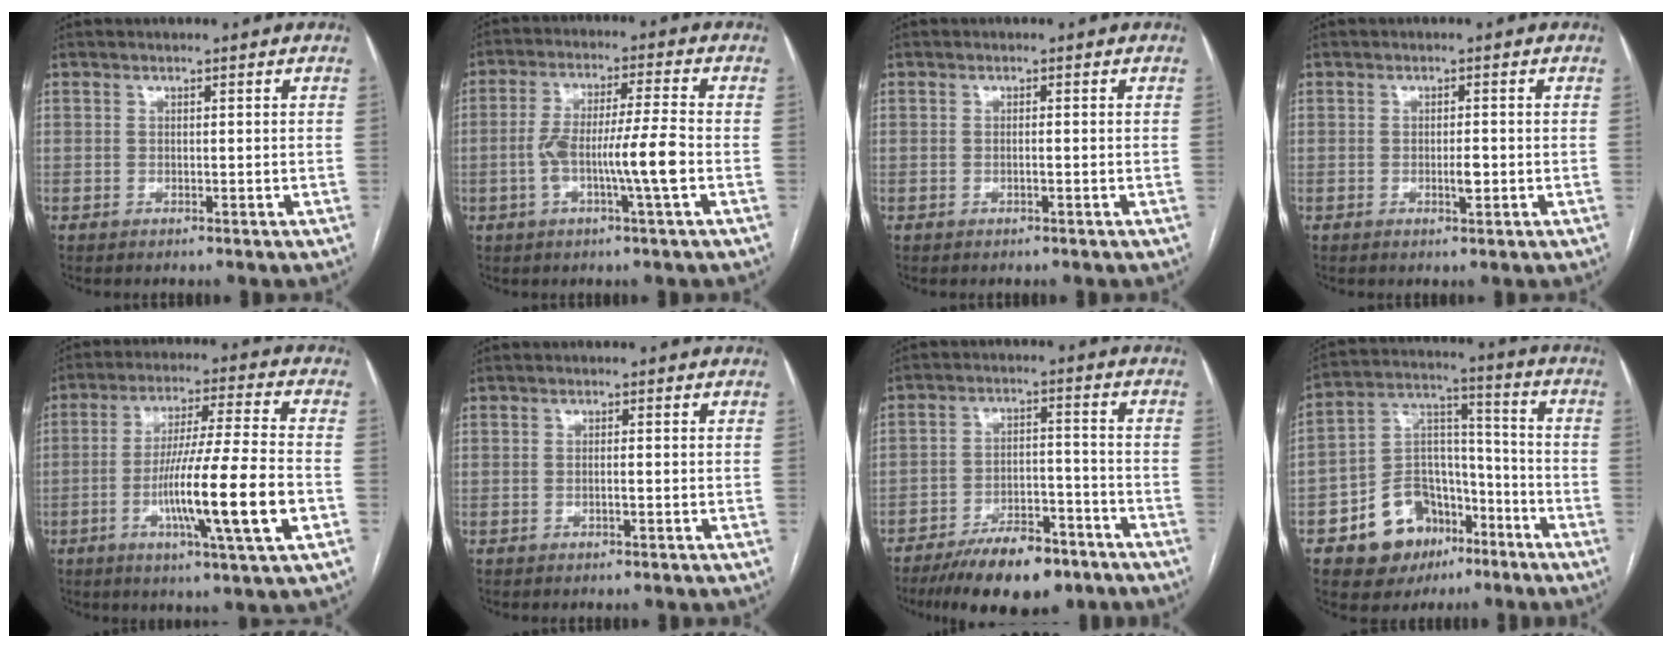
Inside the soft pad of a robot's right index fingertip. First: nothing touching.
{"total": 9.3, "force": [-2.3, -0.3, 9.0], "torque": [-0.170, 0.006, -0.044]}
{"total": 0.7, "force": [-0.2, -0.2, 0.6], "torque": [-0.013, 0.000, -0.002]}
{"total": 1.9, "force": [-0.4, 0.2, 1.8], "torque": [-0.032, -0.001, -0.007]}
{"total": 15.9, "force": [-4.4, -0.5, 15.3], "torque": [-0.271, -0.012, -0.078]}
{"total": 0.8, "force": [-0.2, -0.2, 0.8], "torque": [-0.016, 0.000, -0.003]}
{"total": 12.8, "force": [-9.6, 4.5, 7.2], "torque": [-0.109, 0.005, -0.156]}
{"total": 13.7, "force": [-7.5, 9.6, 6.3], "torque": [-0.107, 0.046, -0.117]}